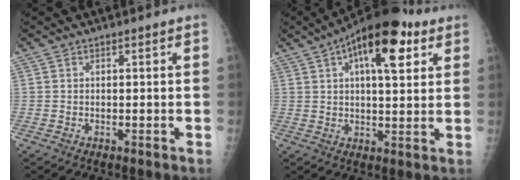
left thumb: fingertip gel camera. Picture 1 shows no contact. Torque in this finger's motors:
{"motor_torque": [0.42, 0.59, 0.21, -0.17, 0.15]}